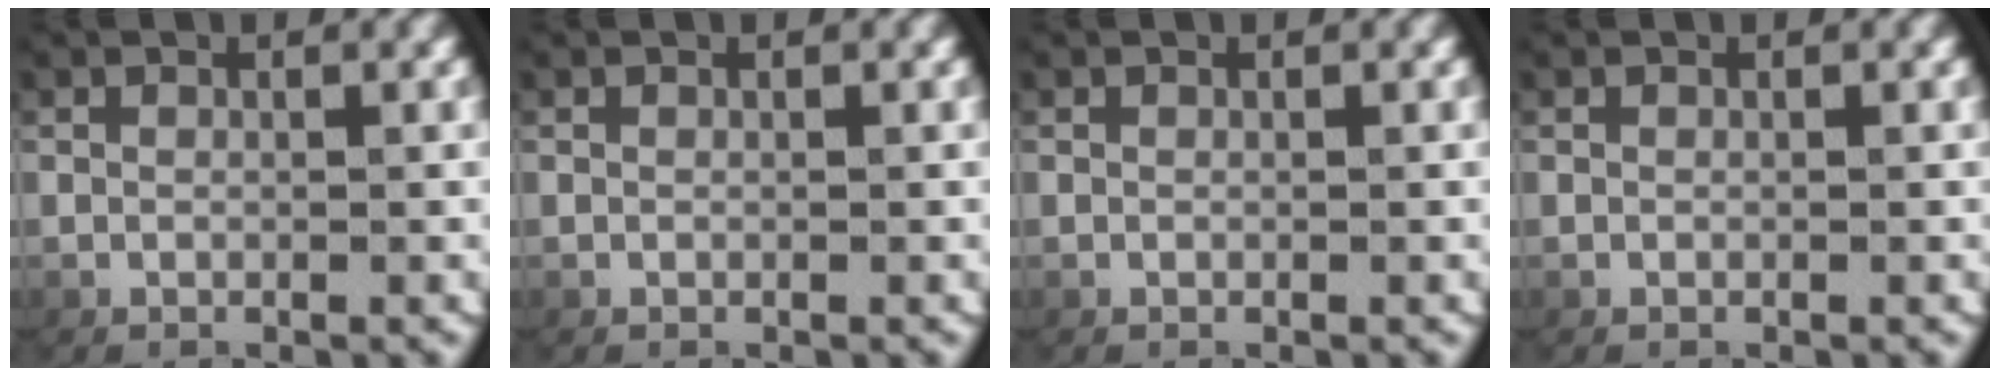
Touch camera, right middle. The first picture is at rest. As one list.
[{"total": 0.0}, {"total": 0.0}, {"total": 0.0}]